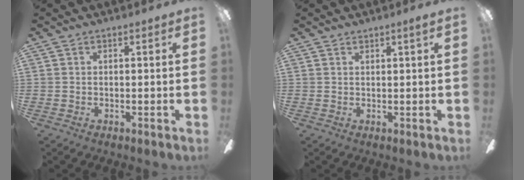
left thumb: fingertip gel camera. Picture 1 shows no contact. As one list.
[{"total": 1.3, "force": [1.1, 0.1, 0.7], "torque": [-0.013, 0.000, 0.019]}]